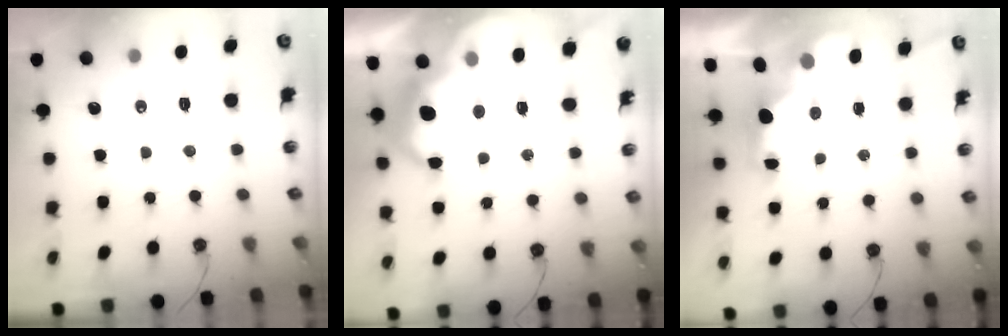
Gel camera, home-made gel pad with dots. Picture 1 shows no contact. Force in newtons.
{"total": 11.7, "press": 11.6, "slide": 0.7}
{"total": 2.1, "press": 2.0, "slide": 0.7}